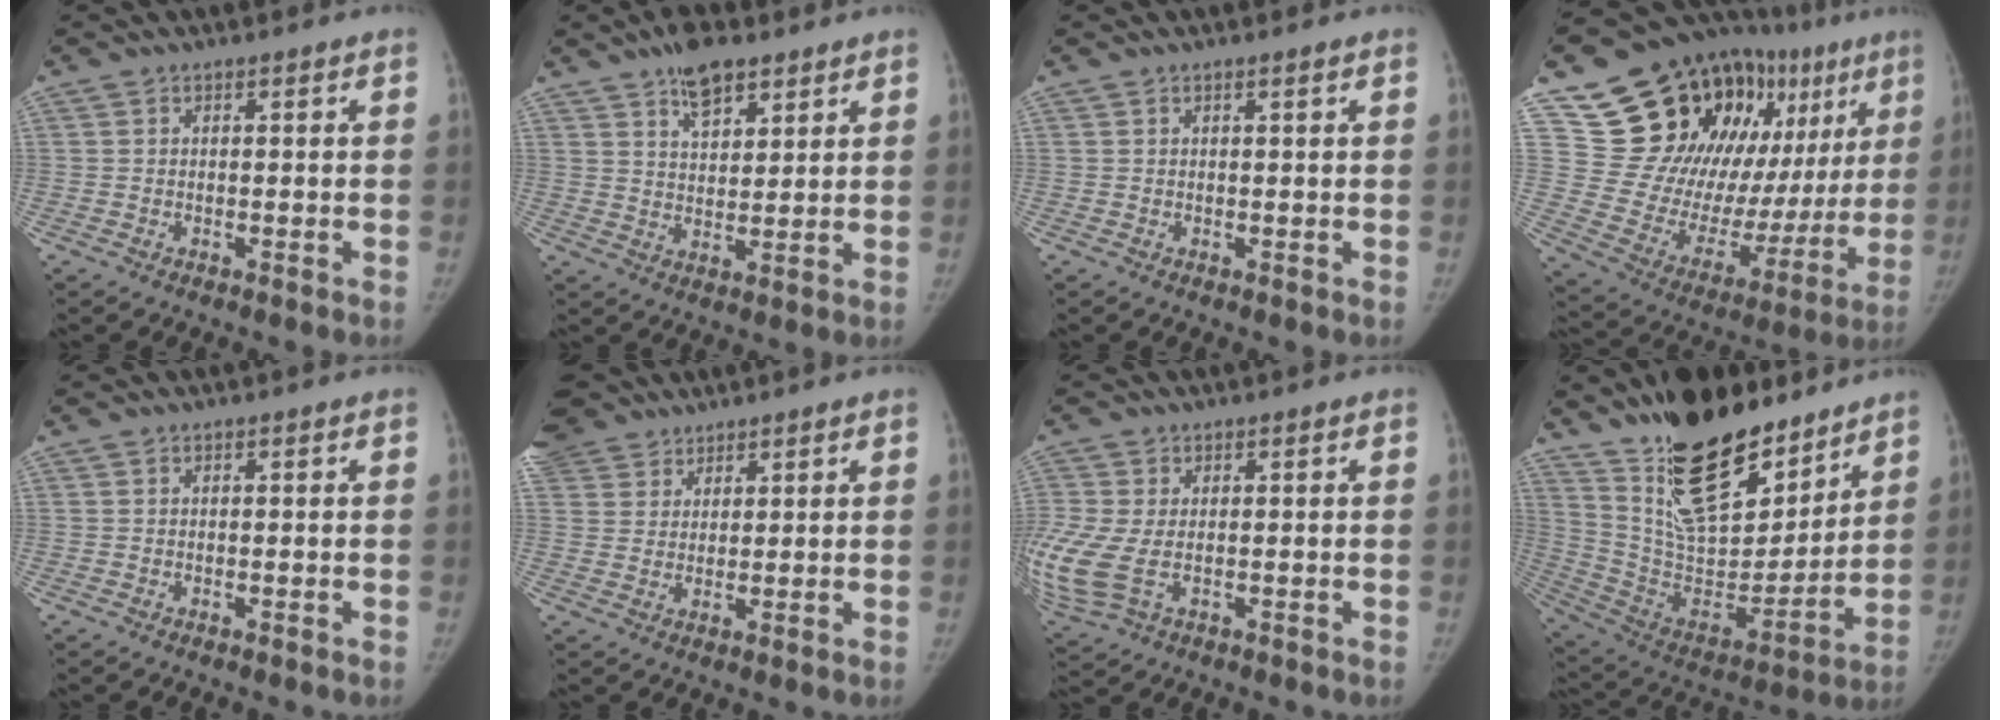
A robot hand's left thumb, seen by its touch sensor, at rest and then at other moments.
{"total": 7.7, "force": [5.2, 3.5, 4.5], "torque": [-0.048, -0.025, 0.086]}
{"total": 0.6, "force": [0.3, -0.1, 0.5], "torque": [-0.011, 0.000, 0.007]}
{"total": 31.0, "force": [15.0, 16.4, 21.6], "torque": [-0.264, 0.001, 0.251]}
{"total": 0.0}
{"total": 12.3, "force": [8.2, 8.6, 3.4], "torque": [-0.089, 0.011, 0.165]}
{"total": 10.0, "force": [-1.4, 5.7, 8.1], "torque": [-0.224, -0.008, -0.013]}
{"total": 26.7, "force": [18.6, 11.9, 15.0], "torque": [-0.205, -0.101, 0.319]}